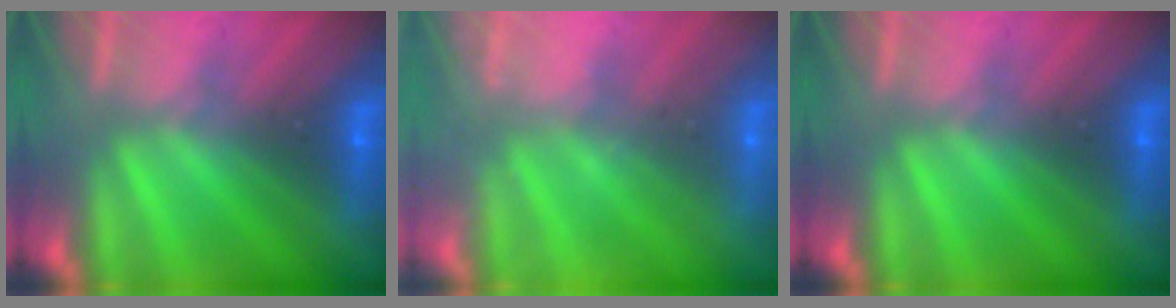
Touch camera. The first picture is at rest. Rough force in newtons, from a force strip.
{"total": 2.4}
{"total": 0.0}